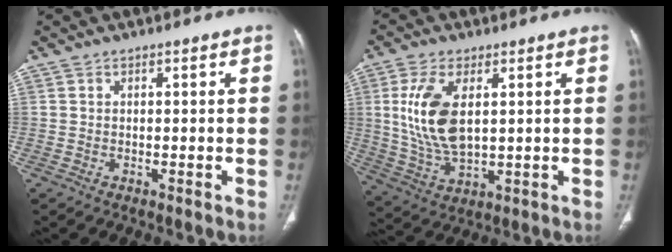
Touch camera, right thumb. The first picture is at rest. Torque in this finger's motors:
{"motor_torque": [-0.38, 0.90, 1.22, 0.54, 0.37]}